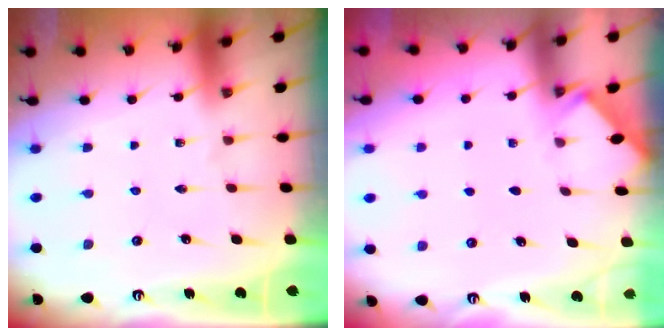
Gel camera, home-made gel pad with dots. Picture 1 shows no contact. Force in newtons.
{"total": 1.7, "press": 1.6, "slide": 0.2}